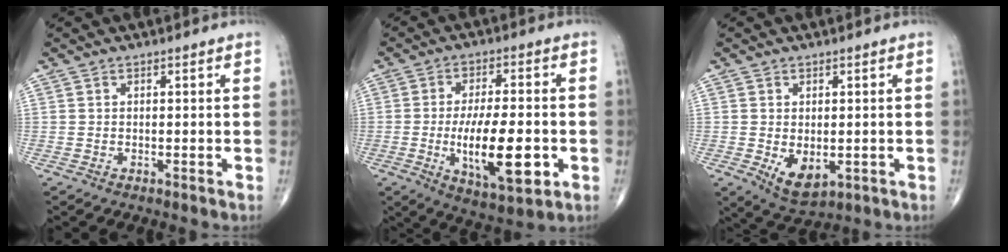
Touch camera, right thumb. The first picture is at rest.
{"total": 15.2, "force": [-3.3, 5.6, 13.7], "torque": [-0.217, 0.001, -0.045]}
{"total": 6.1, "force": [-1.1, 3.6, 4.8], "torque": [-0.070, -0.013, -0.006]}